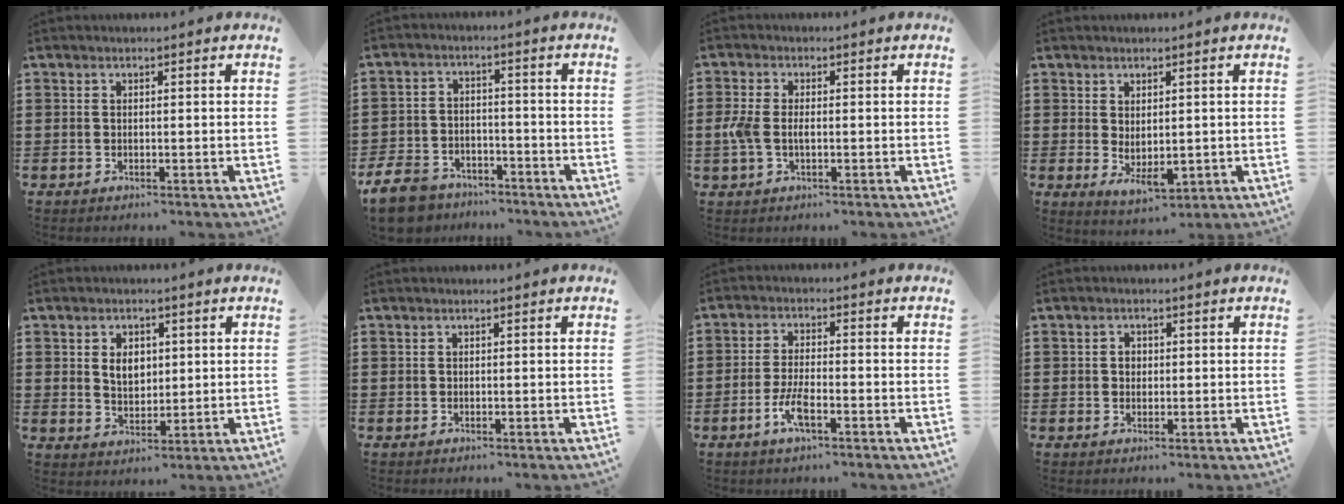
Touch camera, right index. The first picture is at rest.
{"total": 7.4, "force": [-6.6, 2.4, 2.1], "torque": [-0.062, 0.016, -0.134]}
{"total": 3.3, "force": [-0.4, 1.8, 2.7], "torque": [-0.074, -0.004, -0.015]}
{"total": 3.1, "force": [0.0, 1.7, 2.7], "torque": [-0.055, -0.001, 0.000]}
{"total": 4.0, "force": [0.9, 2.9, 2.7], "torque": [-0.053, 0.008, 0.012]}
{"total": 0.0}
{"total": 4.8, "force": [-2.3, 1.4, 4.0], "torque": [-0.094, -0.005, -0.048]}
{"total": 1.4, "force": [0.1, 1.2, 0.7], "torque": [-0.017, 0.006, 0.001]}